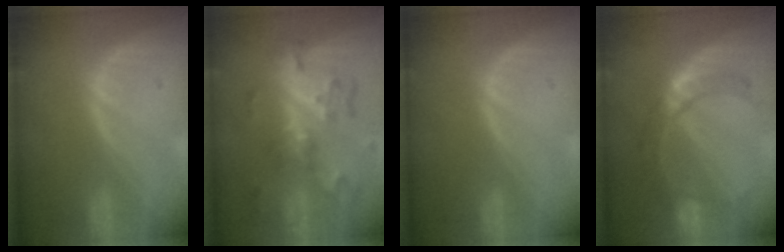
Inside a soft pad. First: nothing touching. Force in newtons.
{"total": 8.7, "press": 7.7, "slide": 4.1}
{"total": 0.0}
{"total": 7.2, "press": 7.2, "slide": 0.6}